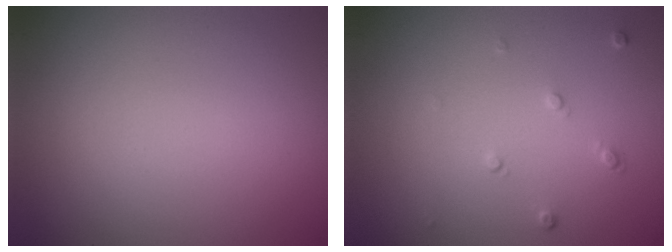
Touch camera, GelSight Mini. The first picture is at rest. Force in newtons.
{"total": 0.9, "press": 0.6, "slide": 0.7}